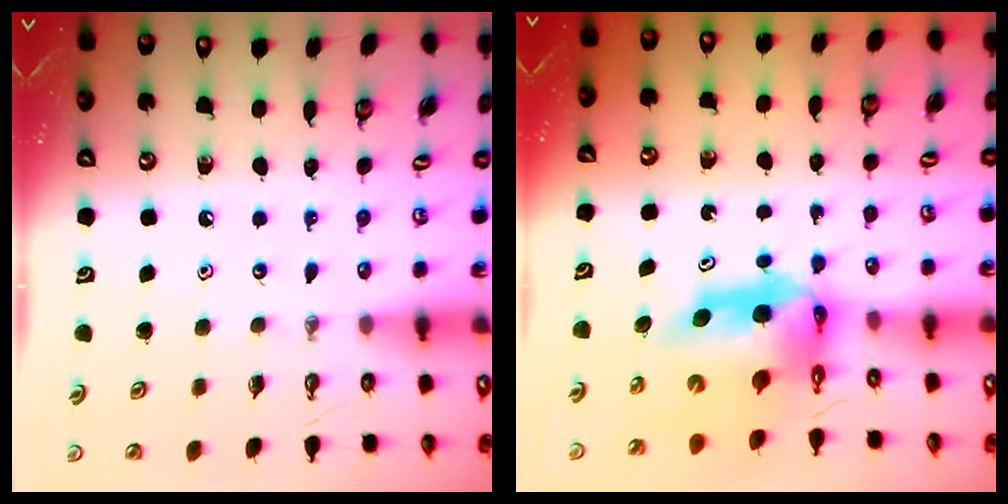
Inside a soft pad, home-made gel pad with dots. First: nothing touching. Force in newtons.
{"total": 8.3, "press": 8.2, "slide": 0.9}